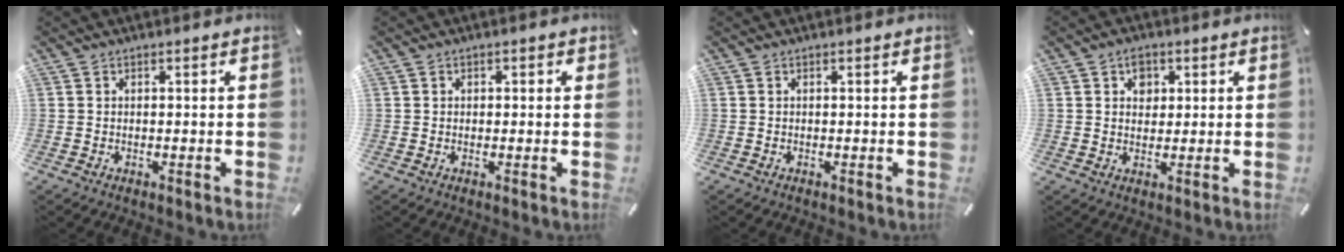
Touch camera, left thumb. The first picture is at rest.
{"total": 1.1, "force": [0.0, 1.1, 0.2], "torque": [0.004, 0.003, -0.005]}
{"total": 0.0}
{"total": 4.3, "force": [1.6, 3.5, 1.8], "torque": [-0.019, -0.001, 0.023]}